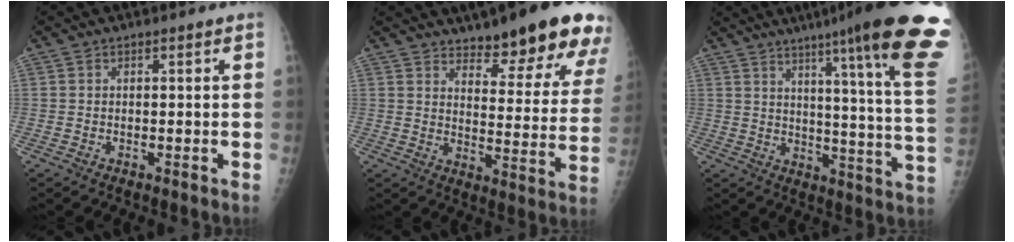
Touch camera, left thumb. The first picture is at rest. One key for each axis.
{"total": 19.4, "fx": 14.1, "fy": 5.1, "fz": 12.3, "tx": -0.125, "ty": -0.086, "tz": 0.185}
{"total": 27.1, "fx": 17.5, "fy": 1.2, "fz": 20.6, "tx": -0.236, "ty": -0.091, "tz": 0.226}